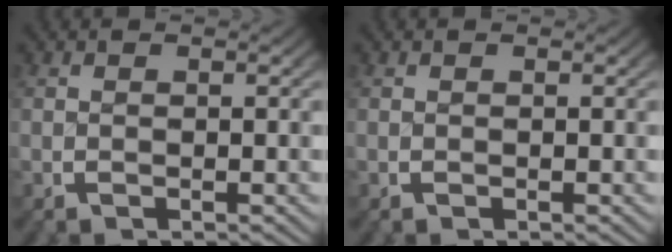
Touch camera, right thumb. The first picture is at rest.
{"total": 0.0}